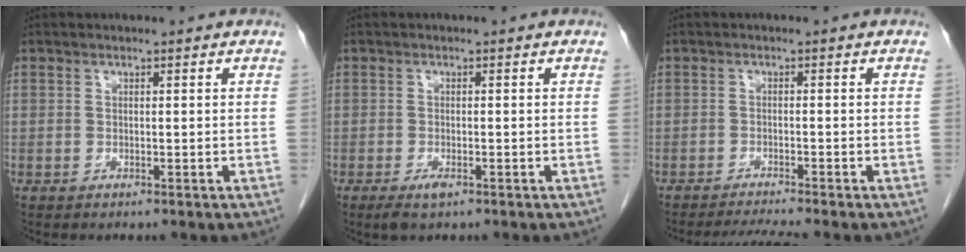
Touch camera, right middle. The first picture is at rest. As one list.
[{"total": 1.9, "force": [-1.1, 0.6, 1.4], "torque": [-0.029, -0.002, -0.017]}, {"total": 3.7, "force": [-3.3, -1.3, 1.0], "torque": [-0.025, -0.018, -0.058]}]